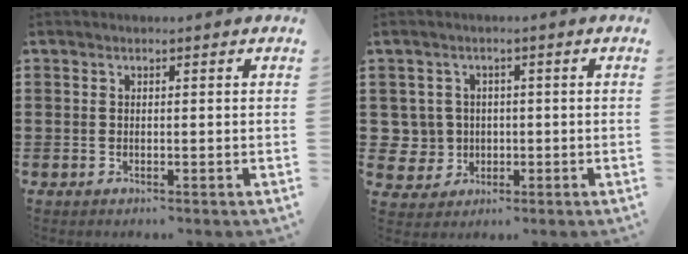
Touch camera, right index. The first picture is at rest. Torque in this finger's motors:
{"motor_torque": [0.55, 0.44, 0.10, 0.00]}